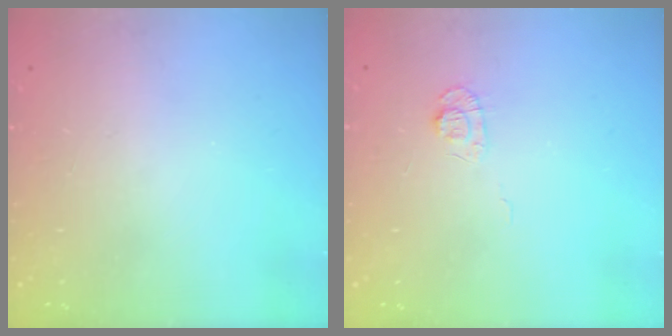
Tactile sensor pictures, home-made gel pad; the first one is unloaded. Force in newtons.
{"total": 5.6, "press": 5.6, "slide": 0.7}